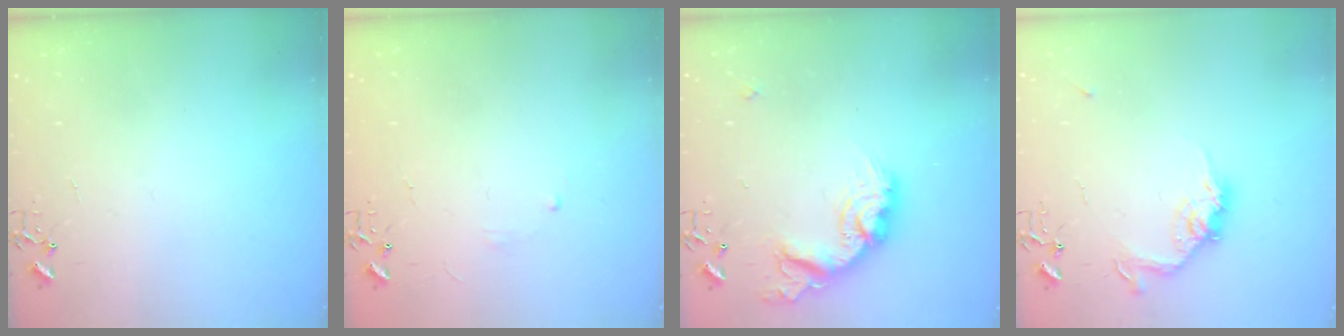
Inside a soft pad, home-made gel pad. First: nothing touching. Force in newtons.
{"total": 2.9, "press": 2.8, "slide": 0.5}
{"total": 17.9, "press": 17.8, "slide": 1.1}
{"total": 10.9, "press": 10.9, "slide": 0.5}